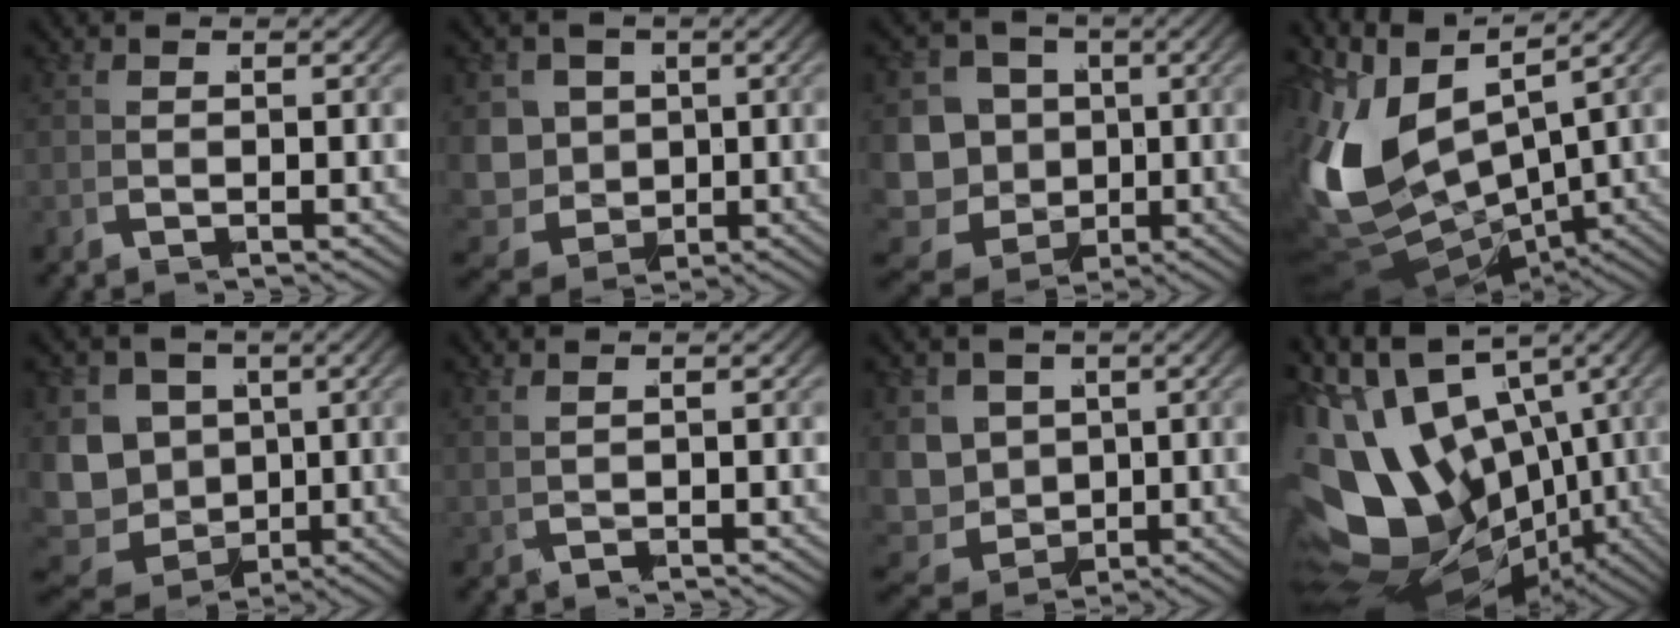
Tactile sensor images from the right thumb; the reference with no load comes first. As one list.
[{"total": 10.7, "force": [-2.3, 9.1, 5.1], "torque": [-0.137, -0.062, -0.031]}, {"total": 13.9, "force": [-3.4, 12.0, 6.1], "torque": [-0.149, -0.058, -0.061]}, {"total": 14.8, "force": [-0.9, 10.0, 10.9], "torque": [-0.247, -0.050, 0.004]}, {"total": 12.9, "force": [-2.1, 11.1, 6.3], "torque": [-0.163, -0.051, -0.035]}, {"total": 0.8, "force": [0.7, -0.1, 0.4], "torque": [-0.004, 0.004, 0.015]}, {"total": 10.1, "force": [-2.2, 8.6, 4.9], "torque": [-0.139, -0.066, -0.025]}, {"total": 20.2, "force": [-3.7, 14.7, 13.3], "torque": [-0.268, -0.076, -0.032]}]